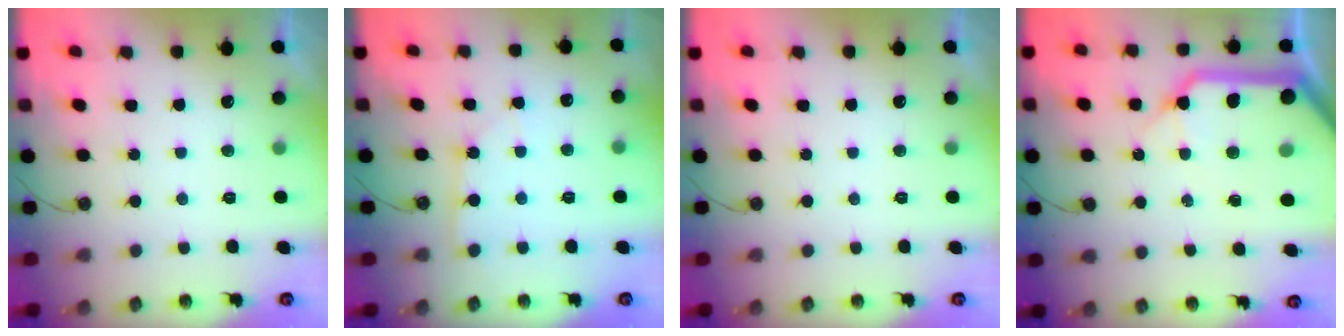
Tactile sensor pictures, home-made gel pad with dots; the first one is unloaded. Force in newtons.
{"total": 2.7, "press": 2.7, "slide": 0.4}
{"total": 0.0}
{"total": 21.9, "press": 21.6, "slide": 3.6}